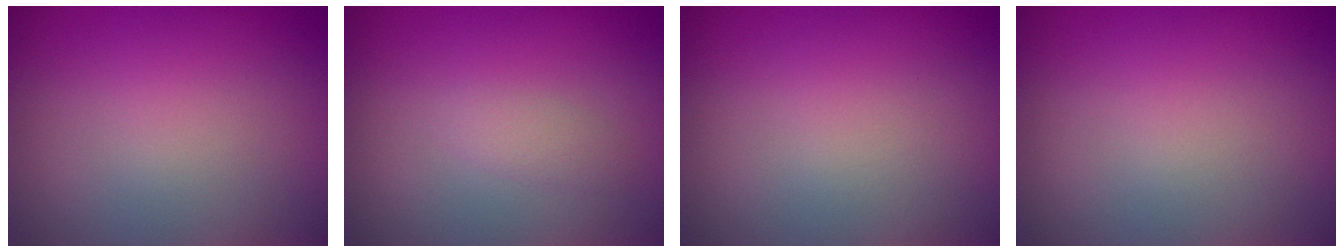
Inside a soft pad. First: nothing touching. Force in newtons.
{"total": 1.2, "press": 1.2, "slide": 0.1}
{"total": 0.0}
{"total": 0.0}